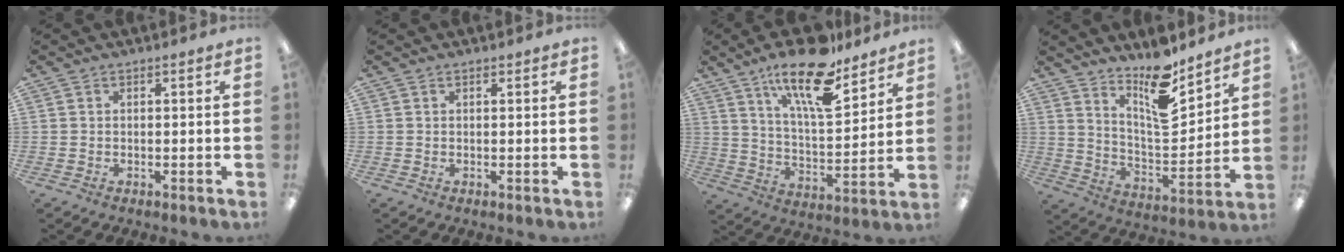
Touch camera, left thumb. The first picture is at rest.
{"total": 0.6, "force": [0.5, 0.2, 0.3], "torque": [0.001, -0.002, 0.006]}
{"total": 18.8, "force": [13.1, 6.4, 11.8], "torque": [-0.193, -0.073, 0.216]}
{"total": 13.7, "force": [10.4, 4.1, 7.8], "torque": [-0.125, -0.077, 0.180]}